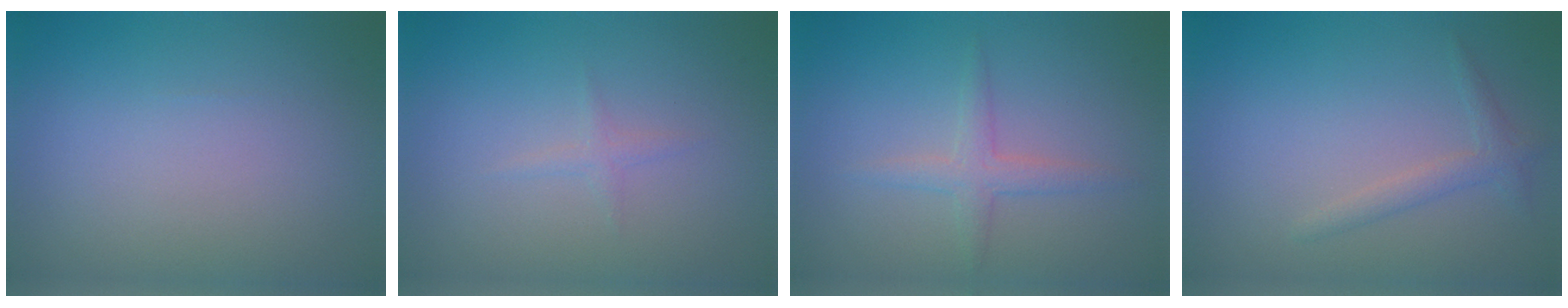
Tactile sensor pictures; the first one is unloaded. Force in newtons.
{"total": 0.8, "press": 0.8, "slide": 0.1}
{"total": 1.9, "press": 1.9, "slide": 0.1}
{"total": 1.5, "press": 1.5, "slide": 0.0}